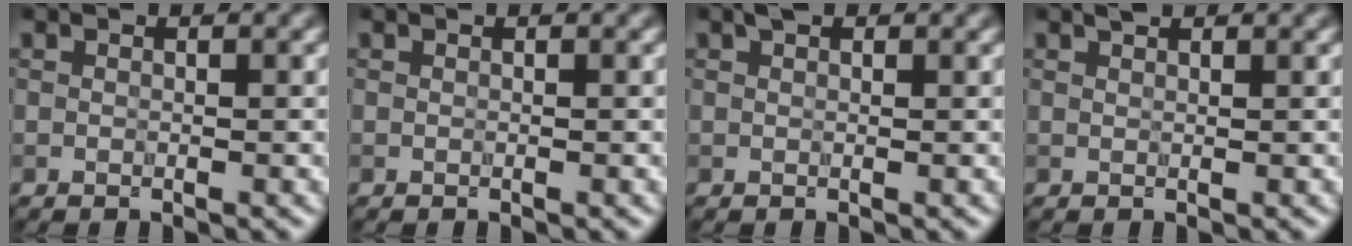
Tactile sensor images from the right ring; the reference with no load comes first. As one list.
[{"total": 0.0}, {"total": 0.9, "force": [0.7, 0.4, 0.5], "torque": [-0.008, 0.004, 0.012]}, {"total": 0.8, "force": [0.7, 0.1, 0.3], "torque": [-0.004, 0.001, 0.013]}]